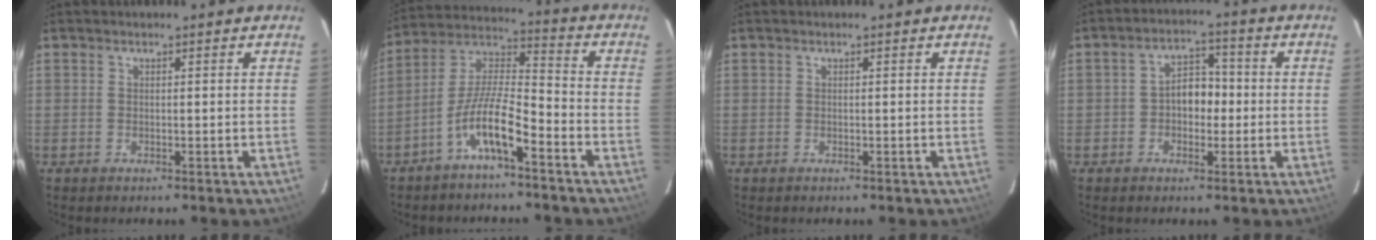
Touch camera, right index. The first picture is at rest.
{"total": 10.1, "force": [-5.8, 2.1, 7.9], "torque": [-0.169, 0.008, -0.110]}
{"total": 0.0}
{"total": 5.7, "force": [-0.9, 4.1, 3.9], "torque": [-0.064, 0.021, -0.011]}